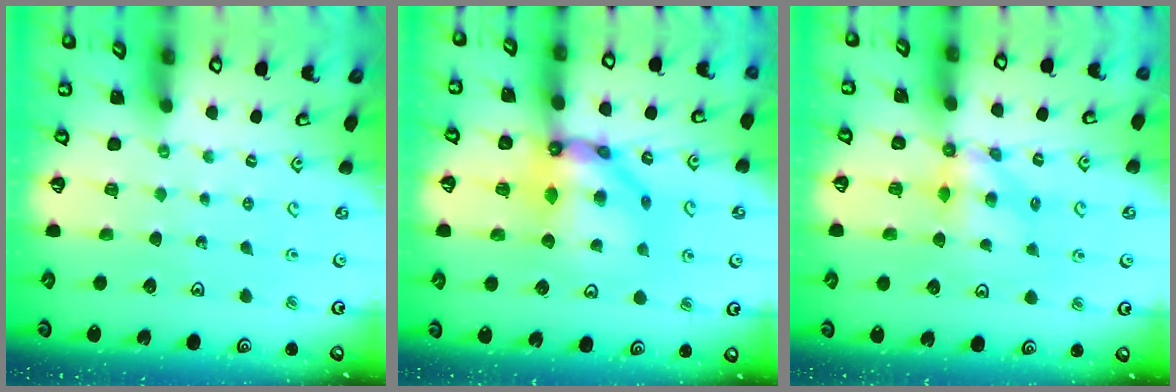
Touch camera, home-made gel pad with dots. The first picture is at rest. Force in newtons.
{"total": 11.1, "press": 11.0, "slide": 1.4}
{"total": 5.2, "press": 5.2, "slide": 0.3}